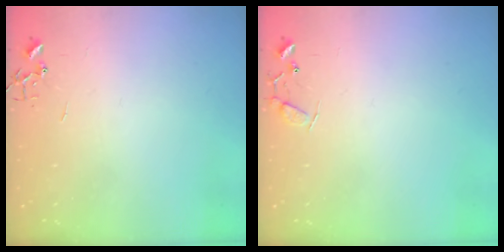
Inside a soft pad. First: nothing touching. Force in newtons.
{"total": 7.7, "press": 7.6, "slide": 0.5}